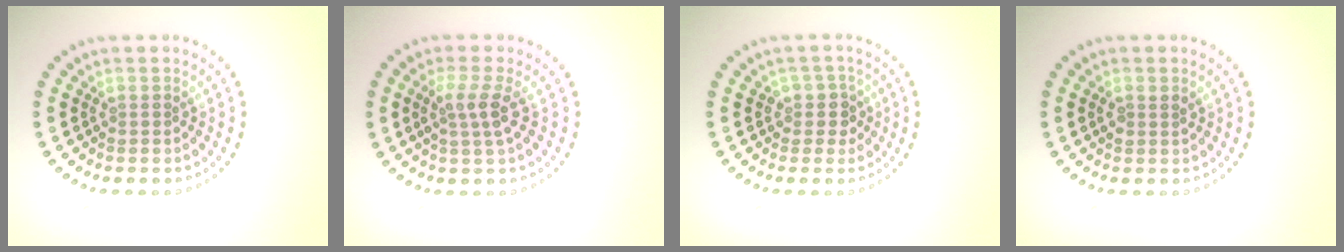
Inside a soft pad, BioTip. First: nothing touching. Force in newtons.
{"total": 2.6, "press": 2.0, "slide": 1.6}
{"total": 1.9, "press": 1.6, "slide": 1.1}
{"total": 1.1, "press": 1.0, "slide": 0.4}